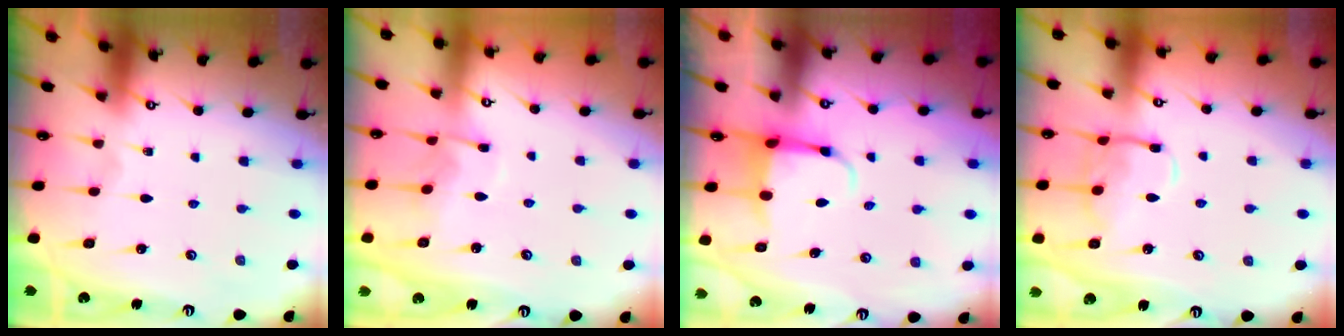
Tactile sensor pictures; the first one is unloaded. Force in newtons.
{"total": 5.6, "press": 5.5, "slide": 0.7}
{"total": 4.0, "press": 3.9, "slide": 1.0}
{"total": 10.3, "press": 10.3, "slide": 0.7}